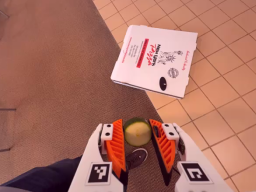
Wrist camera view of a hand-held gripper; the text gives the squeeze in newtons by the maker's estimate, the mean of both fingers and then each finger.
{"total": 7.8, "left": 7.5, "right": 8.1}